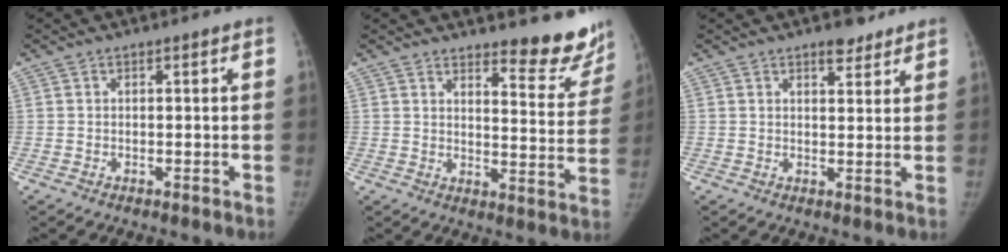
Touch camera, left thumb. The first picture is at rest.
{"total": 12.0, "force": [10.6, 2.9, 4.8], "torque": [-0.021, -0.097, 0.124]}
{"total": 4.3, "force": [3.2, 1.9, 2.2], "torque": [-0.016, -0.019, 0.046]}